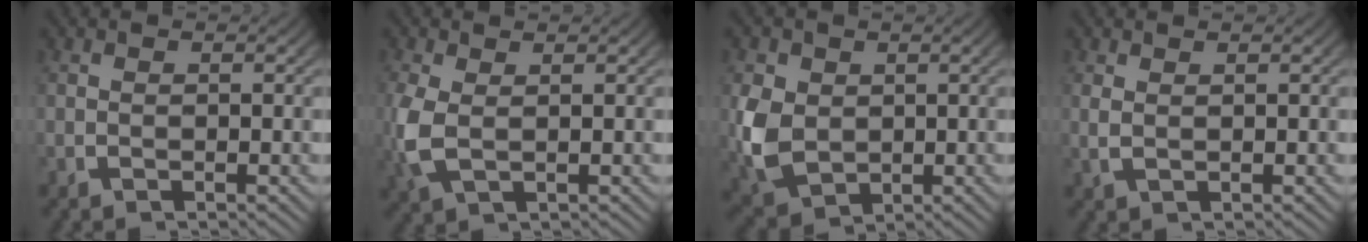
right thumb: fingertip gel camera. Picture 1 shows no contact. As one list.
[{"total": 3.9, "force": [-0.1, 2.6, 2.9], "torque": [-0.095, -0.017, 0.011]}, {"total": 7.9, "force": [-0.9, 6.4, 4.6], "torque": [-0.136, -0.048, 0.011]}, {"total": 1.0, "force": [0.6, 0.4, 0.7], "torque": [-0.020, -0.005, 0.017]}]